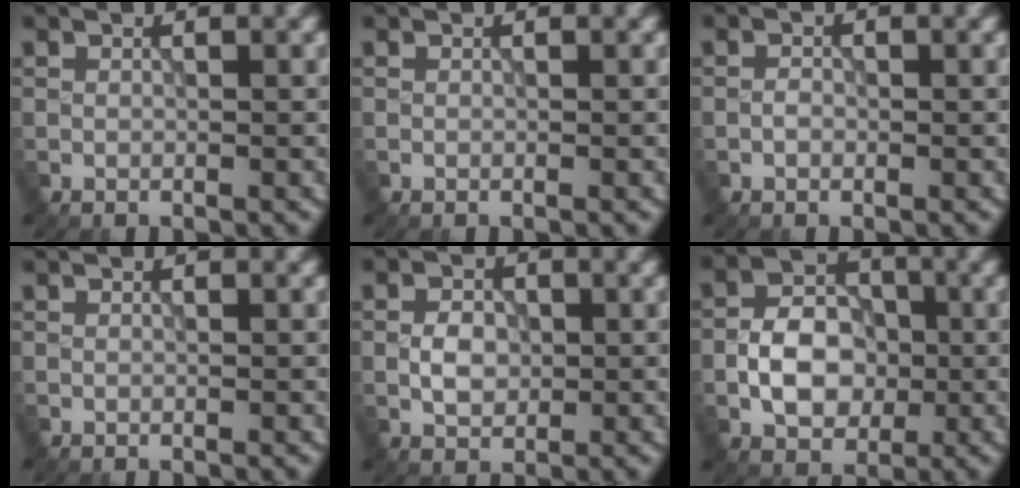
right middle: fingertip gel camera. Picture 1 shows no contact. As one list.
[{"total": 0.0}, {"total": 0.8, "force": [-0.3, 0.6, 0.5], "torque": [-0.009, 0.001, -0.009]}, {"total": 0.0}, {"total": 2.6, "force": [-0.3, 1.8, 1.8], "torque": [-0.031, 0.001, -0.008]}, {"total": 5.6, "force": [-1.2, 4.0, 3.7], "torque": [-0.060, 0.003, -0.022]}]